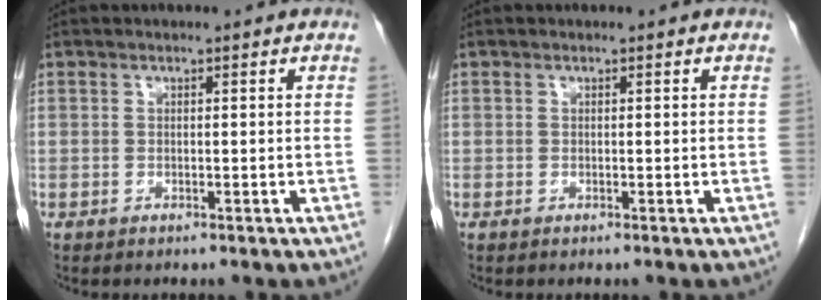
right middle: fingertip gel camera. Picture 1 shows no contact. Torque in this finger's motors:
{"motor_torque": [0.00, 0.00, 0.00, 0.00]}